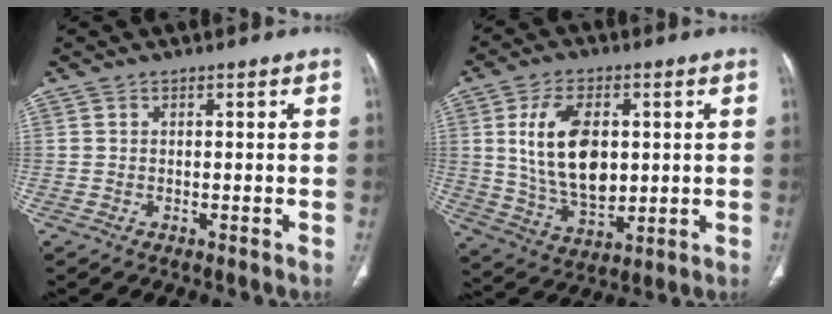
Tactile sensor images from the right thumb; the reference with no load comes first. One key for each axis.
{"total": 15.0, "fx": 2.5, "fy": 8.9, "fz": 11.9, "tx": -0.194, "ty": -0.015, "tz": 0.054}